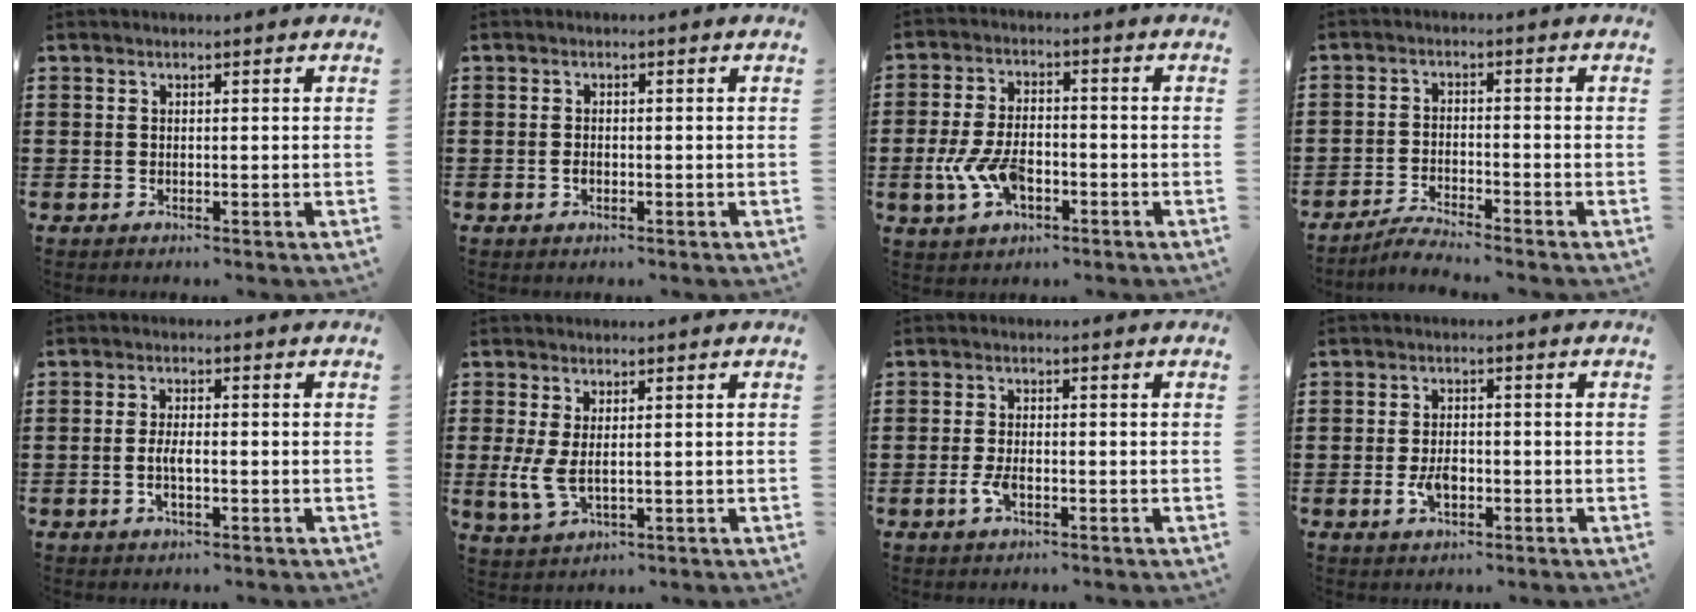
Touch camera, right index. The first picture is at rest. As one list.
[{"total": 0.7, "force": [-0.4, 0.3, 0.5], "torque": [-0.012, -0.003, -0.006]}, {"total": 7.5, "force": [-2.6, 4.1, 5.7], "torque": [-0.137, 0.002, -0.053]}, {"total": 3.0, "force": [-2.9, -0.2, 0.5], "torque": [-0.013, 0.004, -0.060]}, {"total": 3.0, "force": [-0.7, 1.1, 2.8], "torque": [-0.057, 0.000, -0.015]}, {"total": 4.2, "force": [0.5, 2.0, 3.7], "torque": [-0.096, -0.006, 0.005]}, {"total": 2.8, "force": [-1.0, 1.2, 2.3], "torque": [-0.055, -0.005, -0.021]}, {"total": 3.6, "force": [-1.0, 1.9, 2.9], "torque": [-0.059, 0.002, -0.019]}]